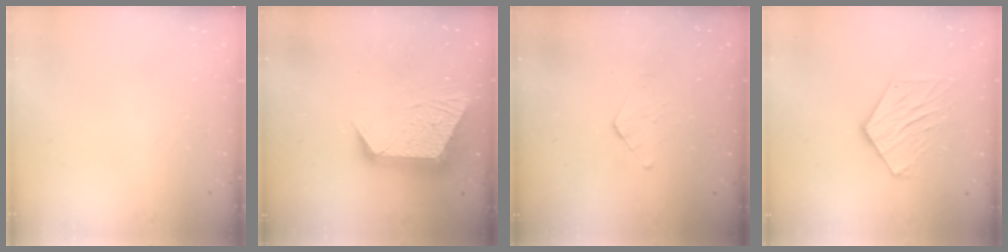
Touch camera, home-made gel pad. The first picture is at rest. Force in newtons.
{"total": 15.5, "press": 15.5, "slide": 1.1}
{"total": 3.6, "press": 3.6, "slide": 0.3}
{"total": 11.4, "press": 11.4, "slide": 1.0}